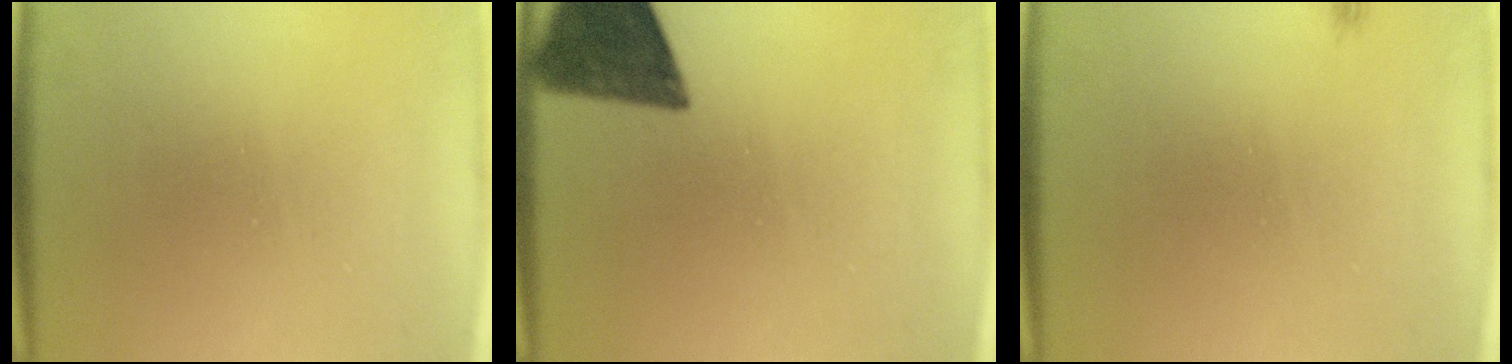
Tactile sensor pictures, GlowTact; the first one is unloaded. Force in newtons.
{"total": 11.6}
{"total": 0.6}